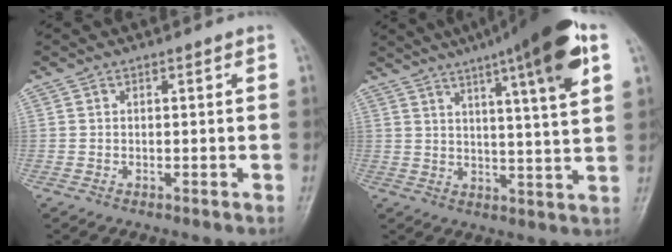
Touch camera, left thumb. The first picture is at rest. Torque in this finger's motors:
{"motor_torque": [2.49, 1.83, 1.92, -0.85, 0.09]}